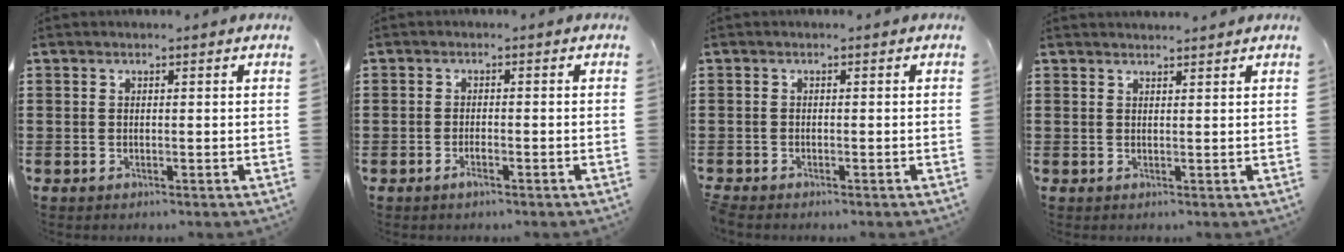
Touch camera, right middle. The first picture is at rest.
{"total": 1.4, "force": [-1.0, 0.5, 0.8], "torque": [-0.018, -0.003, -0.018]}
{"total": 0.7, "force": [-0.7, 0.1, 0.1], "torque": [-0.003, -0.002, -0.014]}
{"total": 1.3, "force": [1.3, 0.0, 0.1], "torque": [0.004, -0.003, 0.022]}